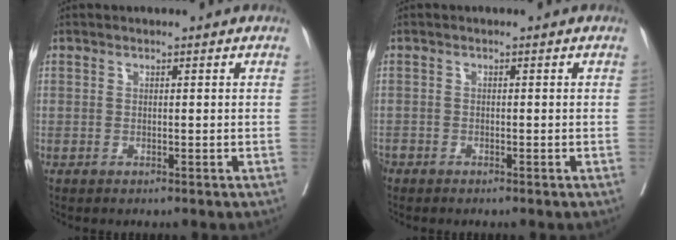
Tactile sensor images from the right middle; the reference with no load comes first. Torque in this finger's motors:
{"motor_torque": [0.46, -0.41, 0.19, 0.07]}